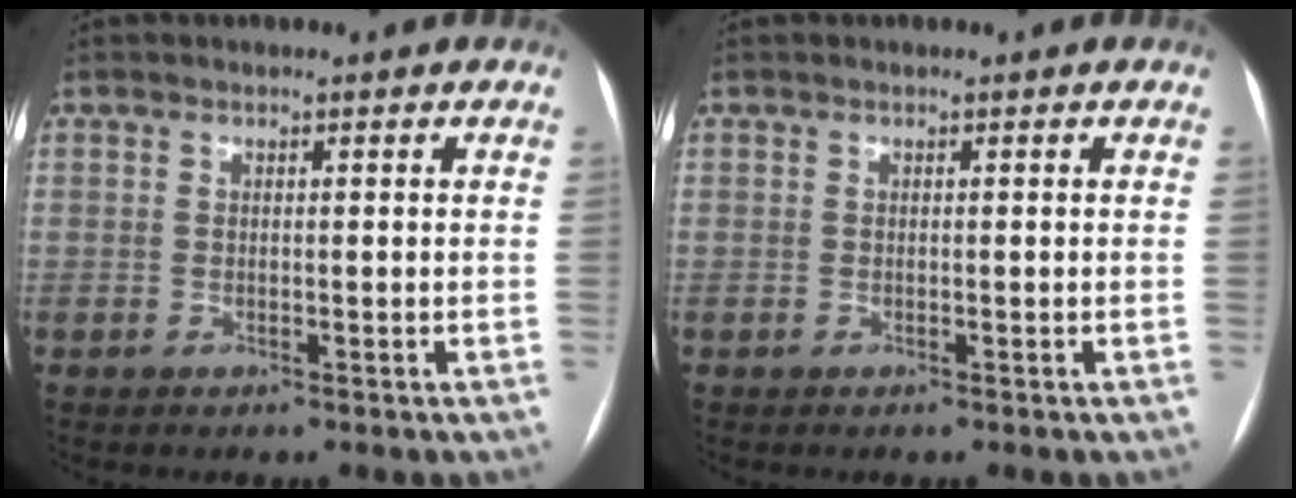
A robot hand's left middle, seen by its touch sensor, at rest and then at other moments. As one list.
[{"total": 0.0}]